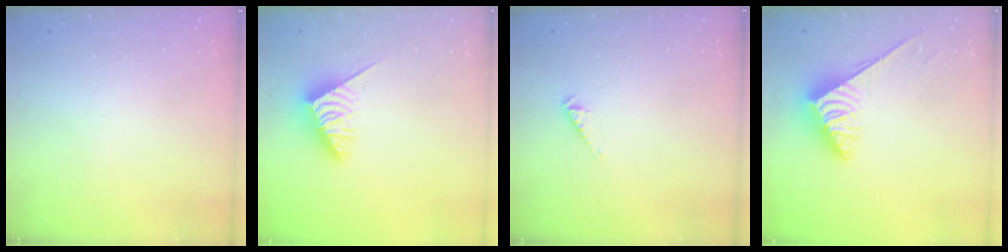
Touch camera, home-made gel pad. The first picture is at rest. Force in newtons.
{"total": 4.8, "press": 4.8, "slide": 0.5}
{"total": 2.9, "press": 2.9, "slide": 0.5}
{"total": 3.6, "press": 3.5, "slide": 0.6}